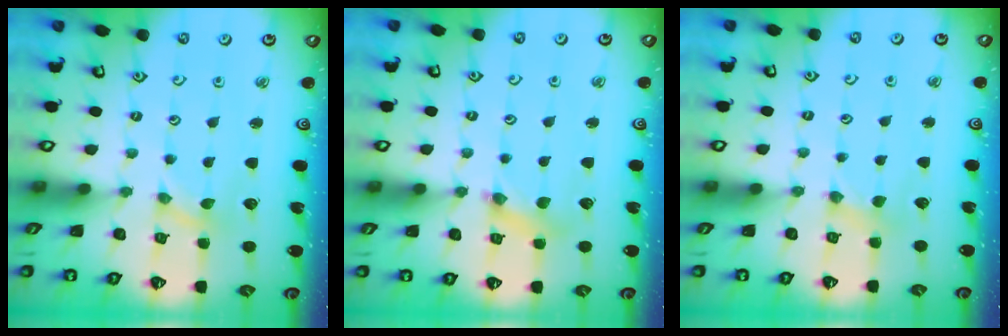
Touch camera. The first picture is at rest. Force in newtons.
{"total": 2.8, "press": 2.8, "slide": 0.4}
{"total": 1.9, "press": 1.8, "slide": 0.4}